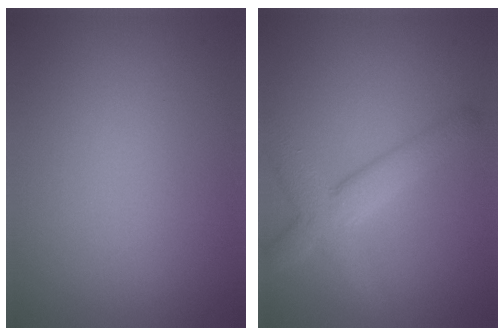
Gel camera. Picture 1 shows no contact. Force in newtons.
{"total": 4.6, "press": 4.6, "slide": 0.3}